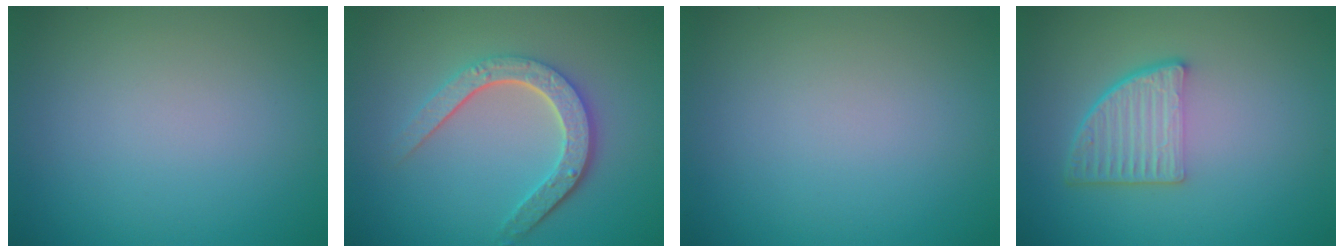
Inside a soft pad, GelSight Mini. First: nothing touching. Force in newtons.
{"total": 4.8, "press": 3.6, "slide": 3.1}
{"total": 0.0}
{"total": 4.7, "press": 3.3, "slide": 3.3}